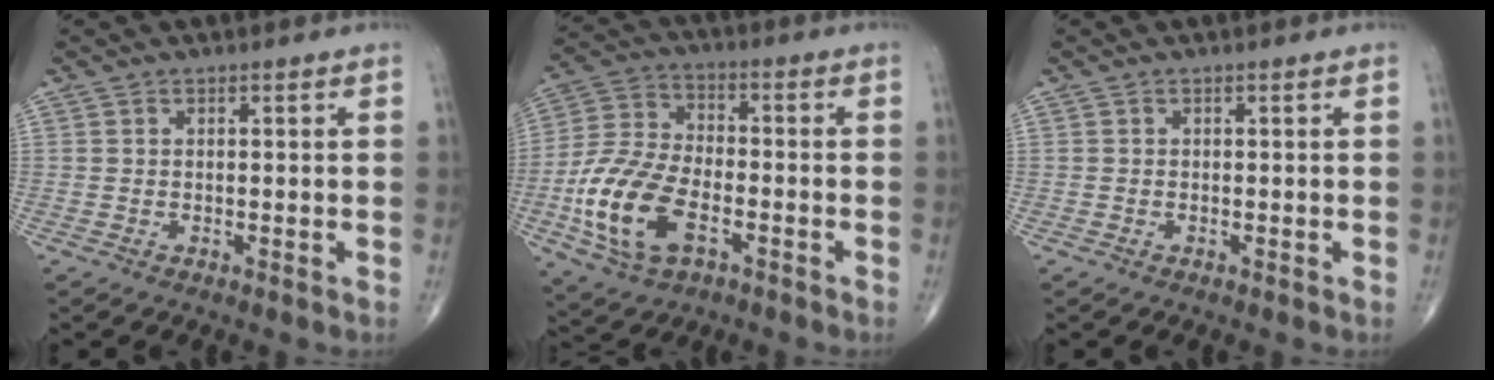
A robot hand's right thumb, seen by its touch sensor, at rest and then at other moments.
{"total": 15.8, "force": [-5.3, 8.8, 12.0], "torque": [-0.248, 0.019, -0.101]}
{"total": 0.0}